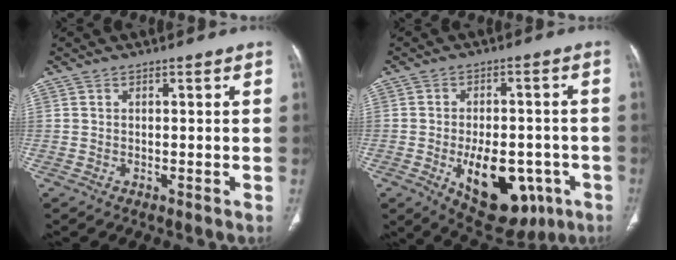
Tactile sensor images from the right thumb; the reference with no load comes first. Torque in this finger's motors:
{"motor_torque": [2.60, 0.93, 1.13, -0.88, 0.42]}